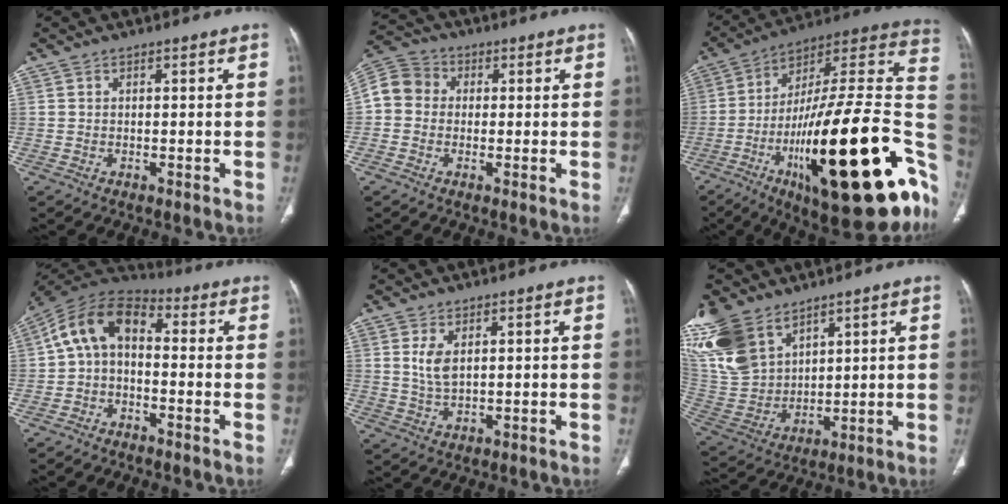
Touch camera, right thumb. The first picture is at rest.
{"total": 7.1, "force": [0.0, 6.2, 3.4], "torque": [-0.052, 0.023, -0.014]}
{"total": 40.9, "force": [-12.5, 12.8, 36.8], "torque": [-0.451, 0.058, -0.191]}
{"total": 10.5, "force": [-0.2, 6.7, 8.1], "torque": [-0.134, 0.040, -0.020]}
{"total": 3.9, "force": [1.4, 1.8, 3.2], "torque": [-0.063, -0.008, 0.036]}
{"total": 21.2, "force": [13.2, 12.5, 10.8], "torque": [-0.255, -0.018, 0.275]}